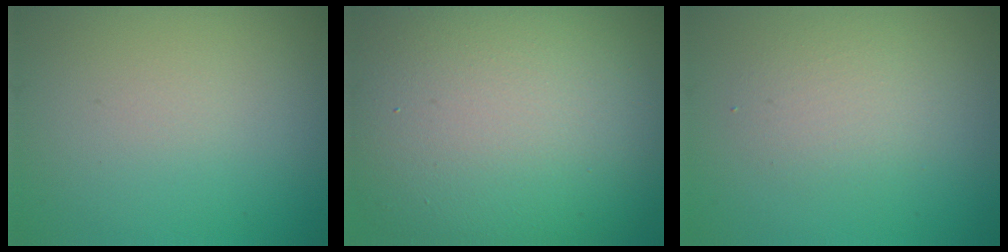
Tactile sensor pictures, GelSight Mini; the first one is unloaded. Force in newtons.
{"total": 17.6, "press": 17.5, "slide": 0.9}
{"total": 2.4, "press": 2.4, "slide": 0.0}